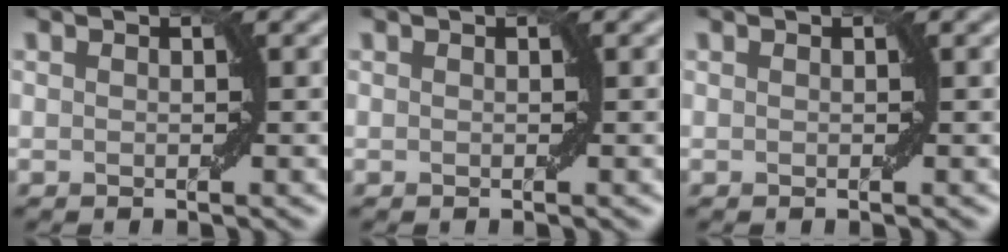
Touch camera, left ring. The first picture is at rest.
{"total": 0.0}
{"total": 0.0}